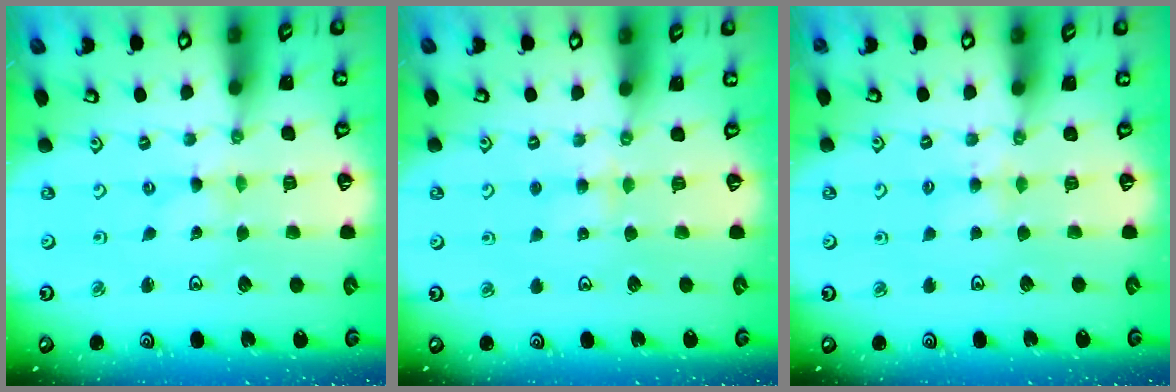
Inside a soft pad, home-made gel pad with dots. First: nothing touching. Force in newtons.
{"total": 3.7, "press": 3.7, "slide": 0.4}
{"total": 4.8, "press": 4.8, "slide": 0.4}